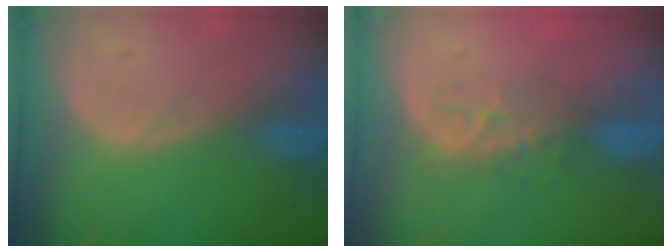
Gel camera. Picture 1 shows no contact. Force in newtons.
{"total": 4.1, "press": 4.0, "slide": 1.2}